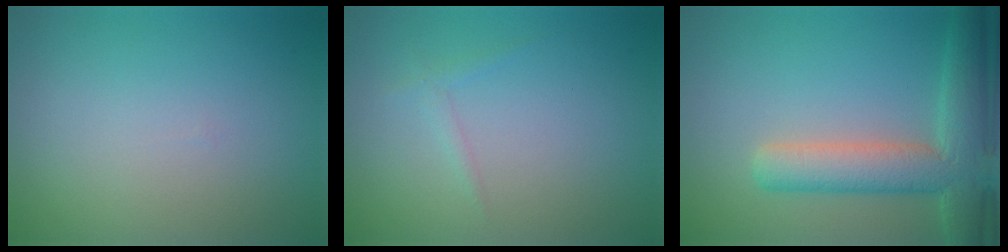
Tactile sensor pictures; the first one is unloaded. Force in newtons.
{"total": 0.9, "press": 0.9, "slide": 0.1}
{"total": 7.0, "press": 7.0, "slide": 0.5}